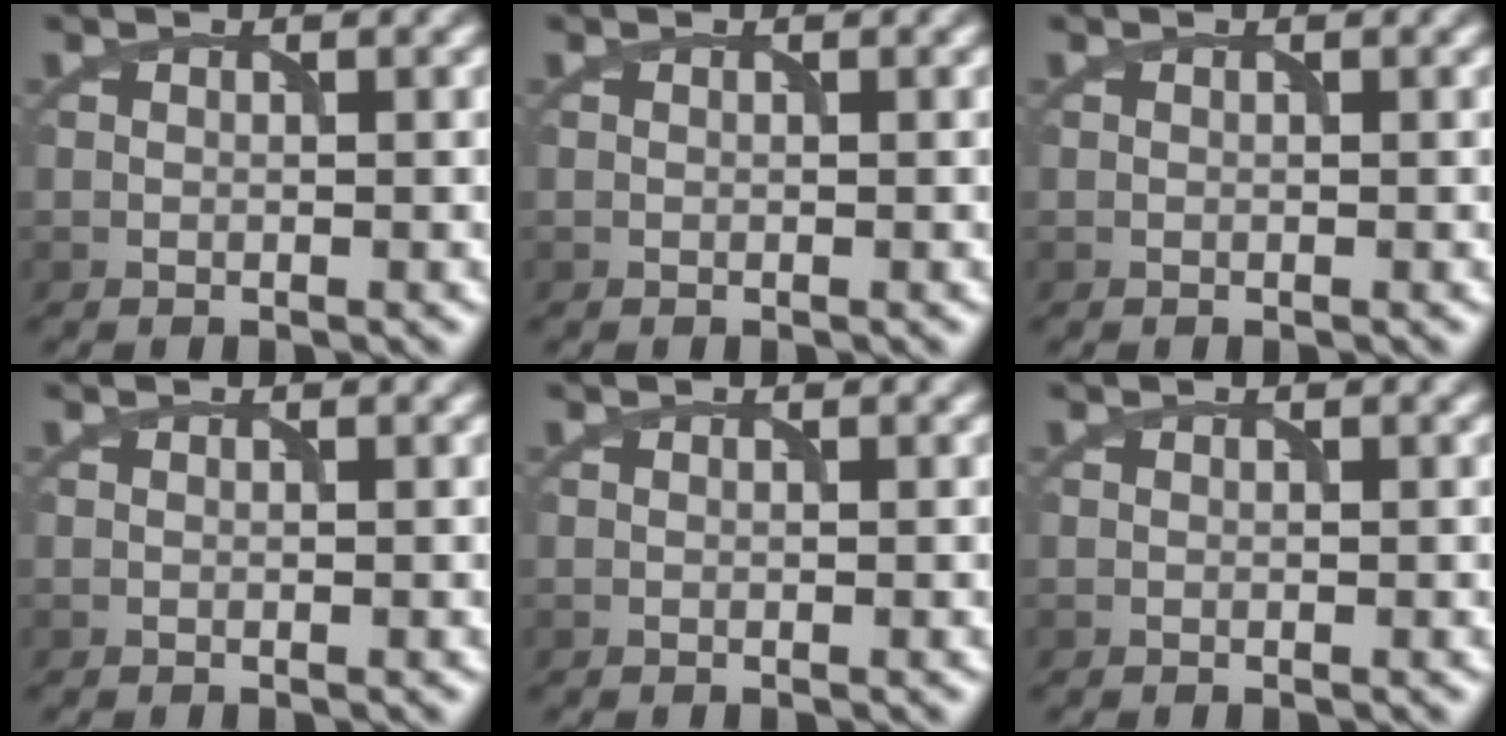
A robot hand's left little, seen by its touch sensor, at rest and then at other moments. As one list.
[{"total": 0.0}, {"total": 0.0}, {"total": 0.0}, {"total": 0.0}, {"total": 0.0}]